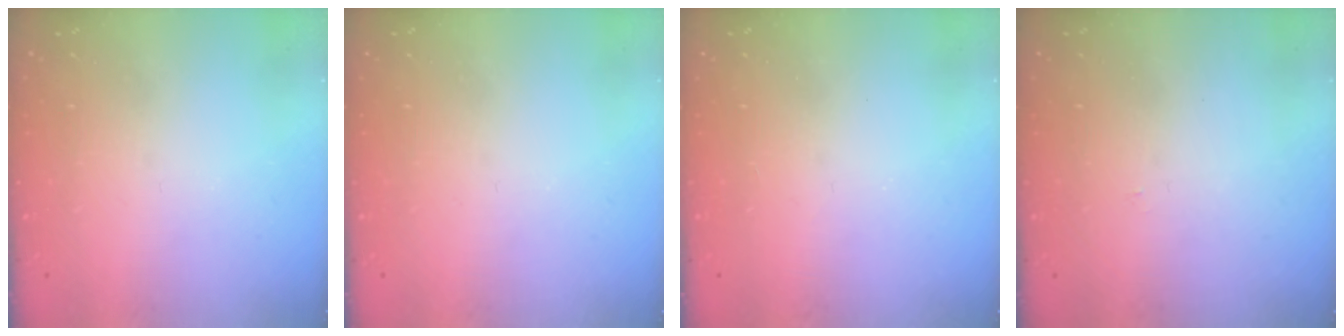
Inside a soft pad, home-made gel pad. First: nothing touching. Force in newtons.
{"total": 0.0}
{"total": 3.4, "press": 3.3, "slide": 0.5}
{"total": 2.2, "press": 2.2, "slide": 0.3}